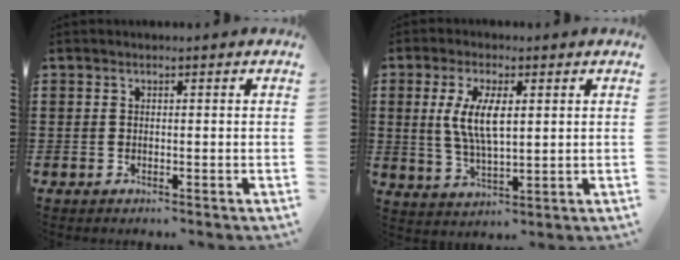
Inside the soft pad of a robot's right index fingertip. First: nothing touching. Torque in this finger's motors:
{"motor_torque": [0.74, 0.37, 0.43, 0.12]}